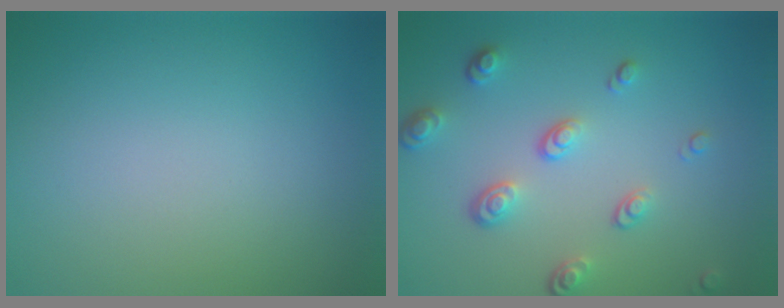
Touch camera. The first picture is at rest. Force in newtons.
{"total": 3.4, "press": 2.5, "slide": 2.3}